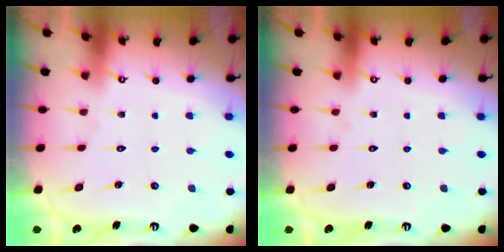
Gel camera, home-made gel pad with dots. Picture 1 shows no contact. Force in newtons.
{"total": 0.0}